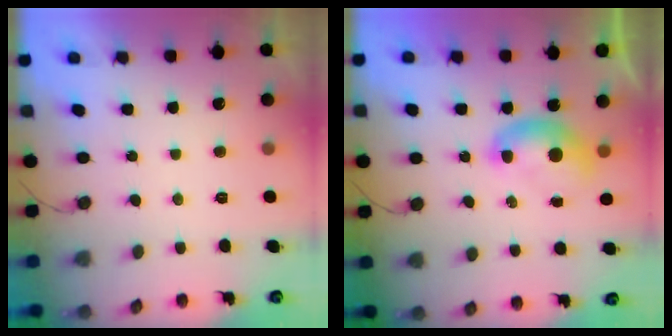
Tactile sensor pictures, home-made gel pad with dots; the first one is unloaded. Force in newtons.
{"total": 7.2, "press": 7.2, "slide": 0.1}